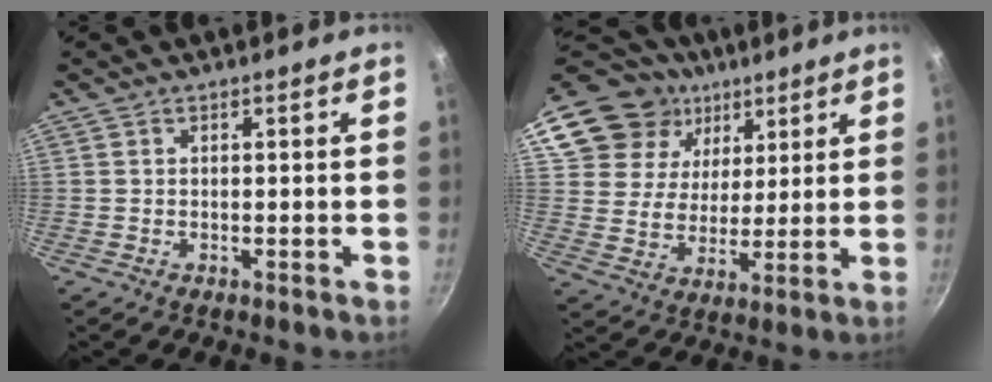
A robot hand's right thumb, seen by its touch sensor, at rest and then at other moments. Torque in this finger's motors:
{"motor_torque": [-1.65, 1.82, 0.24, -0.22, 0.29]}